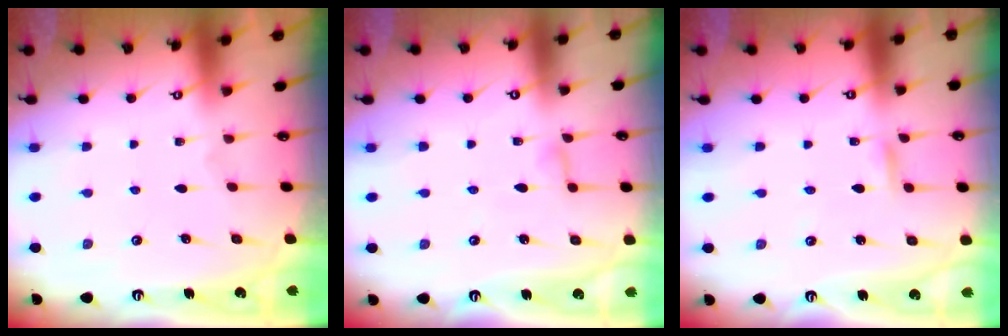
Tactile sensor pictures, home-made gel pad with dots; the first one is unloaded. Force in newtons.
{"total": 3.9, "press": 3.9, "slide": 0.5}
{"total": 2.8, "press": 2.8, "slide": 0.3}